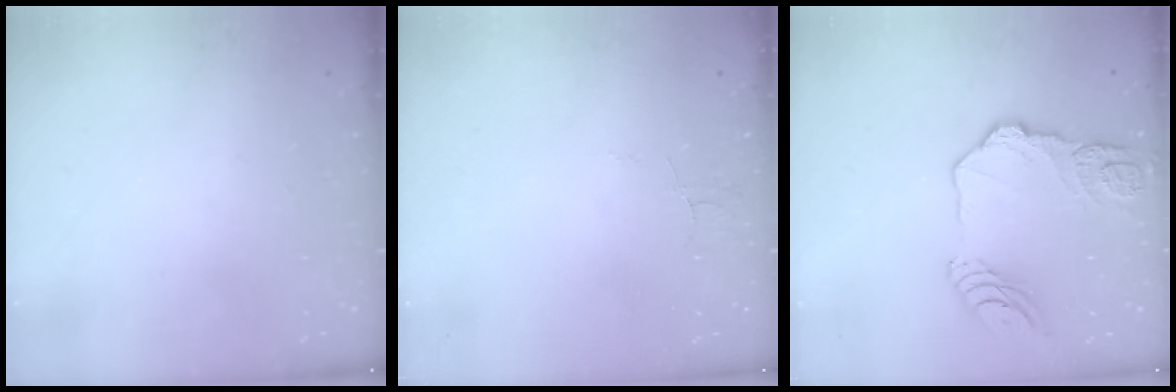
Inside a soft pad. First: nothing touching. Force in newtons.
{"total": 3.5, "press": 3.5, "slide": 0.3}
{"total": 16.3, "press": 16.2, "slide": 1.9}